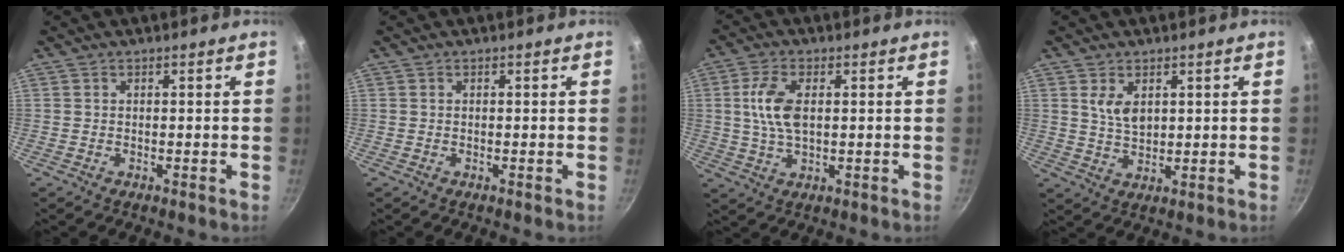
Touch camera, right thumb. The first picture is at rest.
{"total": 0.0}
{"total": 7.9, "force": [1.2, 4.0, 6.7], "torque": [-0.146, -0.001, 0.023]}
{"total": 4.4, "force": [1.8, 2.5, 3.2], "torque": [-0.050, -0.015, 0.041]}